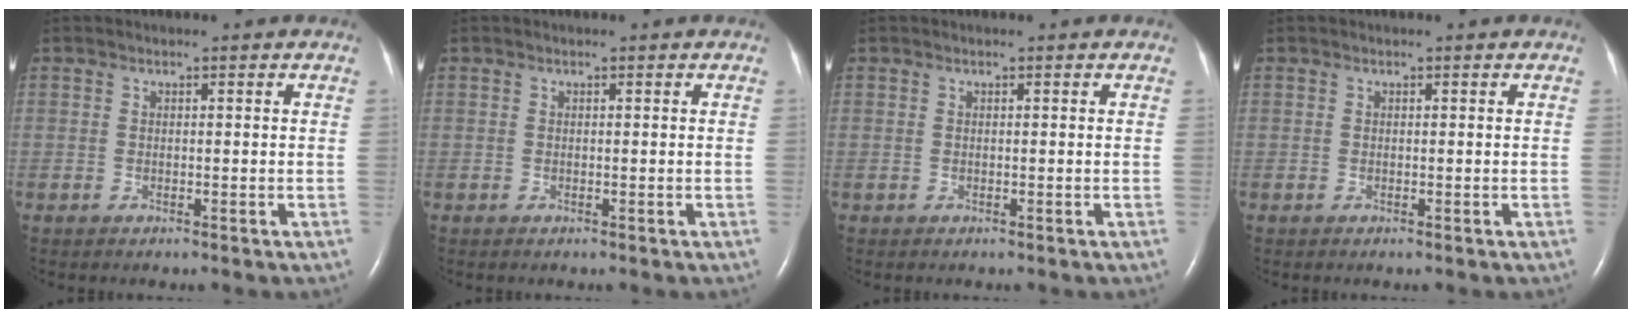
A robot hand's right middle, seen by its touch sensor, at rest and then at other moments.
{"total": 0.0}
{"total": 0.0}
{"total": 0.0}